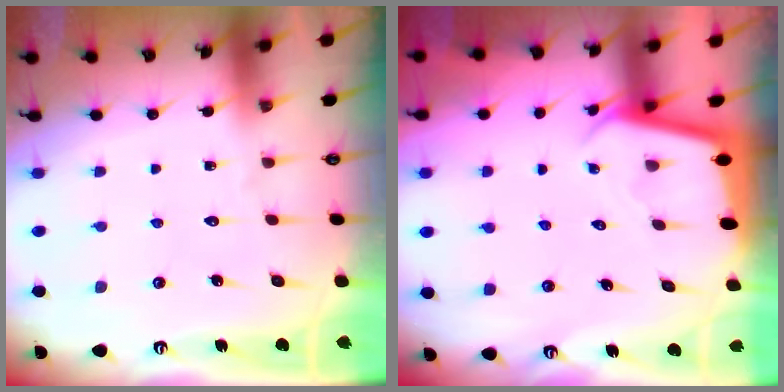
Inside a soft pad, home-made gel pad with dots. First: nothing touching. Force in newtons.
{"total": 2.5, "press": 2.5, "slide": 0.1}